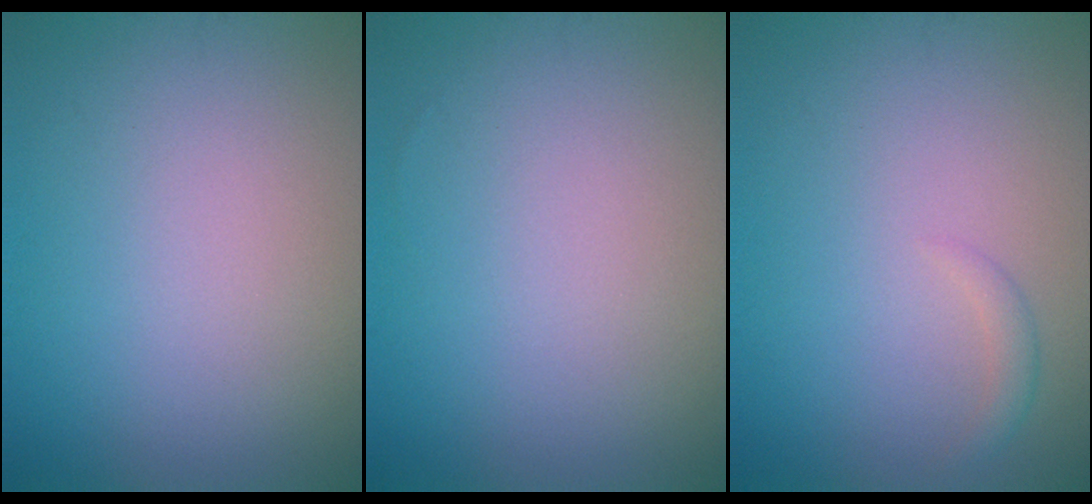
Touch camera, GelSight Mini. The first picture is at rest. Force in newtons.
{"total": 0.0}
{"total": 1.0, "press": 1.0, "slide": 0.0}